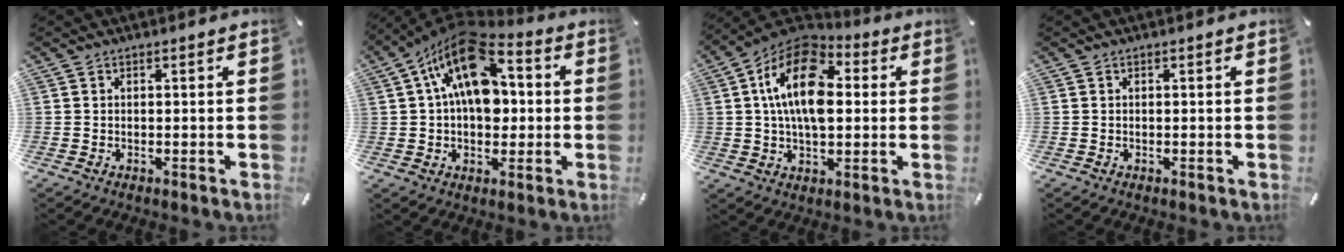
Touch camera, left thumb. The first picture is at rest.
{"total": 17.4, "force": [4.8, 10.9, 12.8], "torque": [-0.223, -0.025, 0.080]}
{"total": 16.8, "force": [2.5, 10.3, 13.0], "torque": [-0.242, -0.001, 0.039]}
{"total": 0.0}